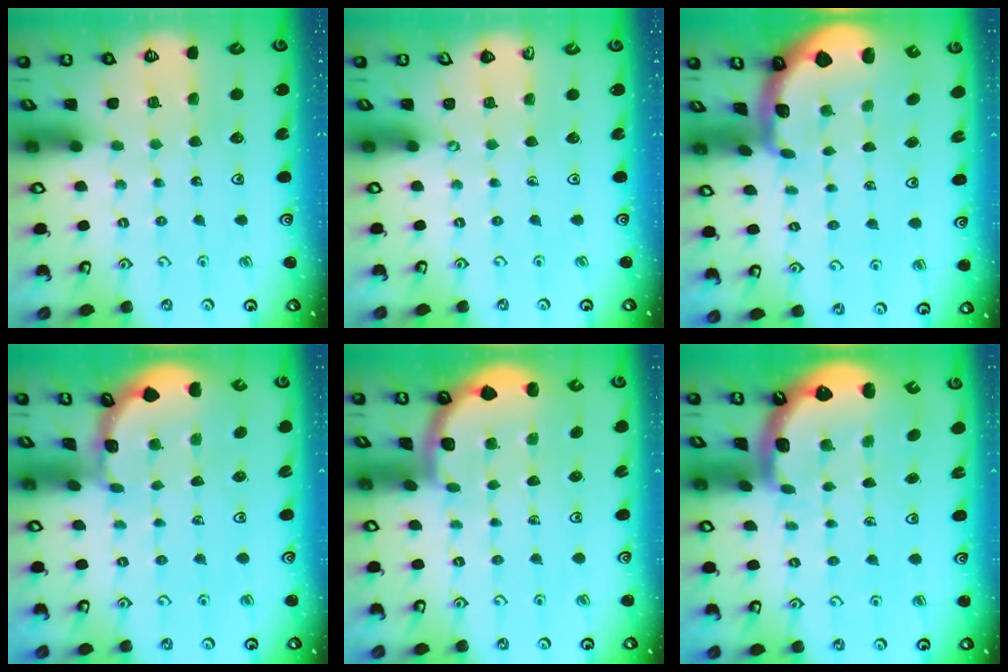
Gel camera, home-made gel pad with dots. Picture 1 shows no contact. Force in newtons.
{"total": 0.0}
{"total": 1.9, "press": 1.9, "slide": 0.4}
{"total": 1.0, "press": 1.0, "slide": 0.1}
{"total": 1.7, "press": 1.7, "slide": 0.0}
{"total": 3.4, "press": 2.6, "slide": 2.3}